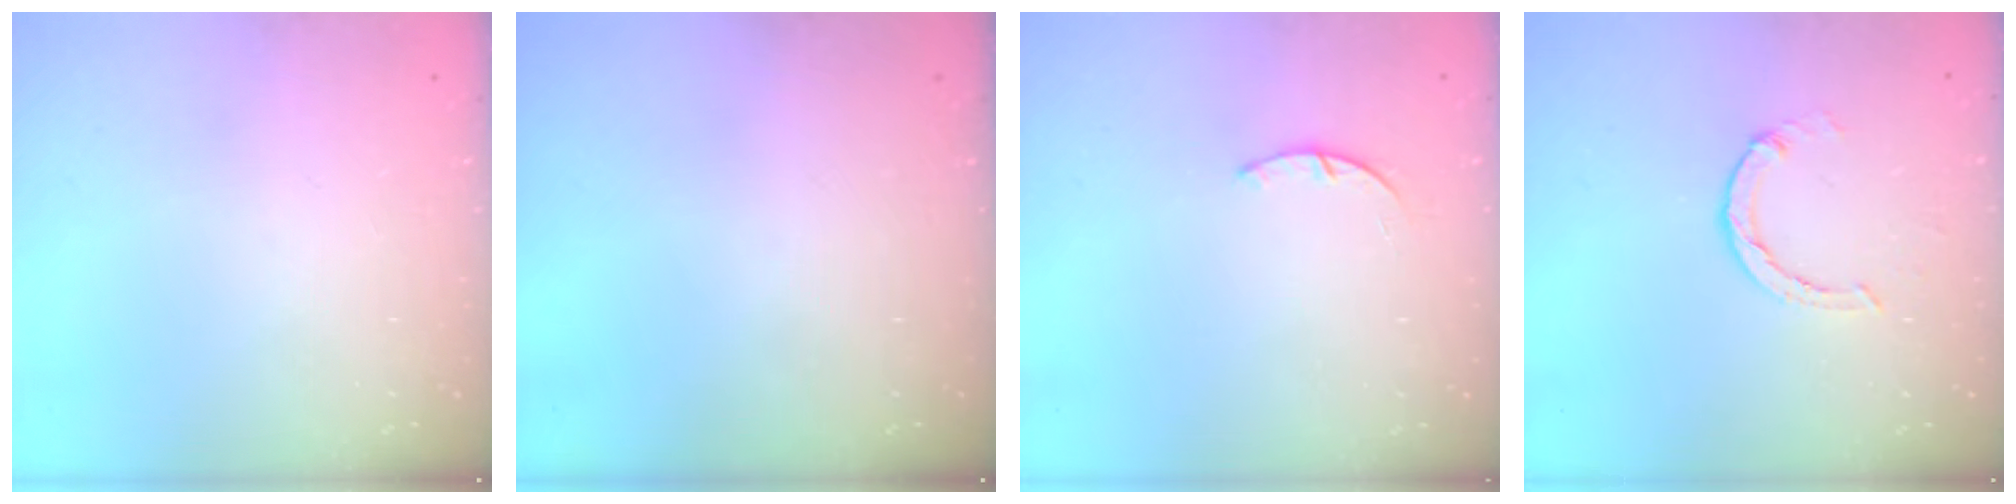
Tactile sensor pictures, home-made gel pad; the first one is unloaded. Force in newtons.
{"total": 0.0}
{"total": 1.4, "press": 1.4, "slide": 0.3}
{"total": 1.8, "press": 1.8, "slide": 0.2}